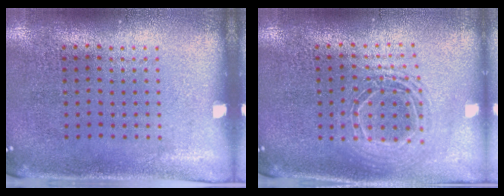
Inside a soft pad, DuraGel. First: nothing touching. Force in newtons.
{"total": 1.6, "press": 1.3, "slide": 0.8}